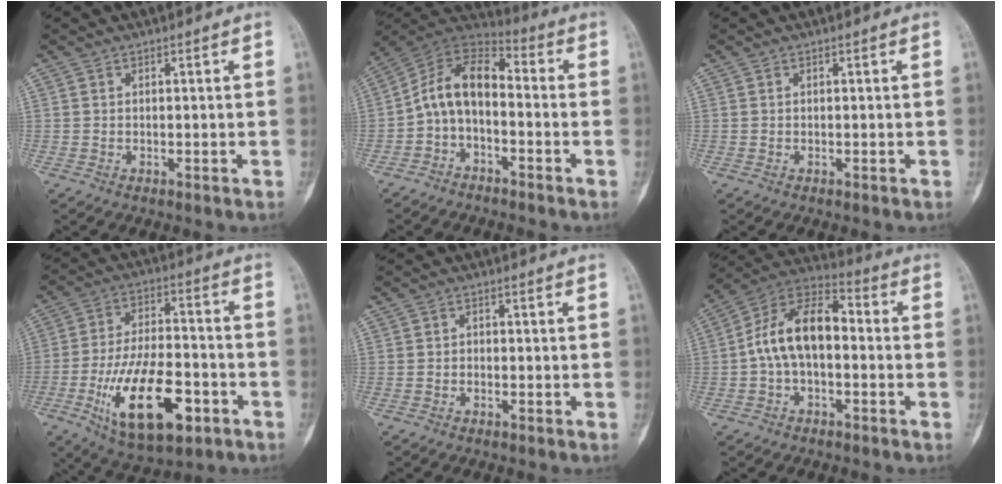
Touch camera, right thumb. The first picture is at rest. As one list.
[{"total": 10.4, "force": [-2.3, 6.3, 7.9], "torque": [-0.129, 0.064, -0.060]}, {"total": 0.0}, {"total": 19.3, "force": [-7.5, 8.9, 15.5], "torque": [-0.250, 0.022, -0.117]}, {"total": 0.7, "force": [-0.3, 0.6, 0.2], "torque": [0.005, 0.003, -0.008]}, {"total": 13.5, "force": [-0.7, 7.8, 11.0], "torque": [-0.182, 0.044, -0.027]}]